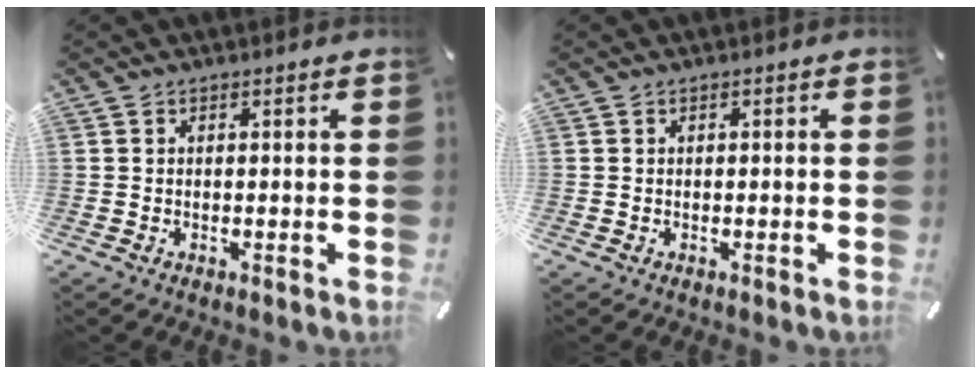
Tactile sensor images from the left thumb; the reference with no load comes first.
{"total": 0.0}